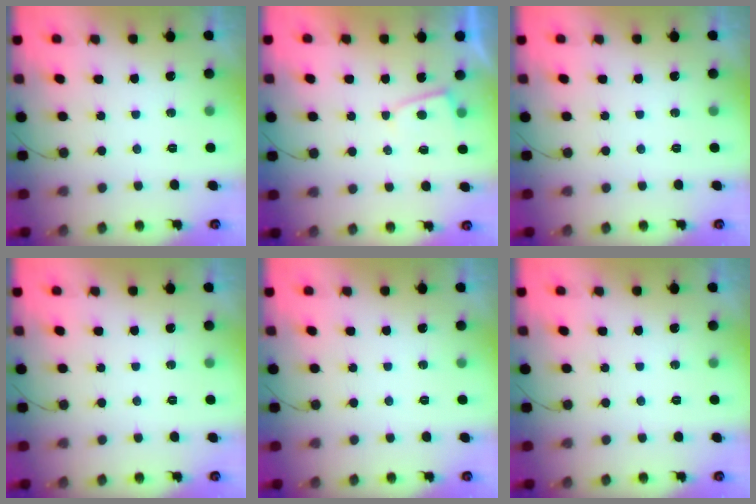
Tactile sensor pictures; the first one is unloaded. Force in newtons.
{"total": 2.3, "press": 2.3, "slide": 0.3}
{"total": 0.0}
{"total": 0.0}
{"total": 0.0}
{"total": 0.0}